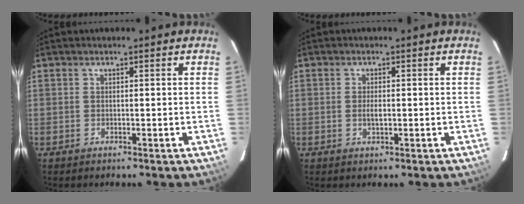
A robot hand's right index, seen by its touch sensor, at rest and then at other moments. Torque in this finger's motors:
{"motor_torque": [0.49, -0.06, 0.24, 0.05]}